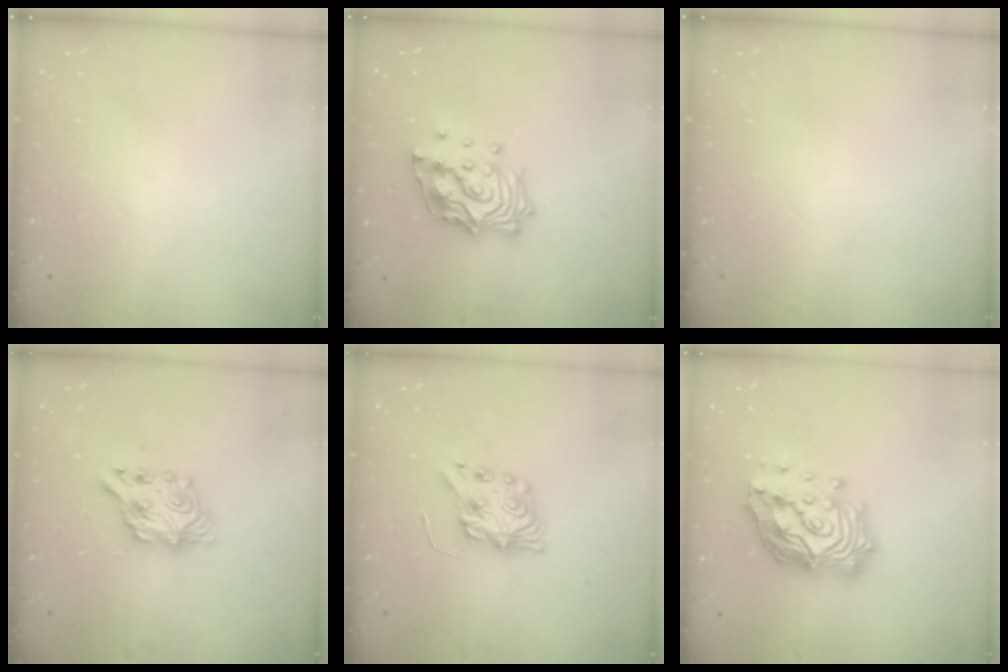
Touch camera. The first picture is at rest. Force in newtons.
{"total": 17.0, "press": 16.8, "slide": 2.2}
{"total": 0.0}
{"total": 7.1, "press": 7.1, "slide": 0.3}
{"total": 8.1, "press": 8.1, "slide": 0.2}
{"total": 22.7, "press": 22.6, "slide": 1.9}